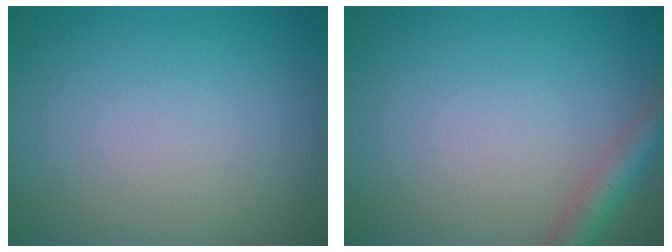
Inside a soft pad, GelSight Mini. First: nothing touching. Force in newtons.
{"total": 2.9, "press": 2.9, "slide": 0.2}